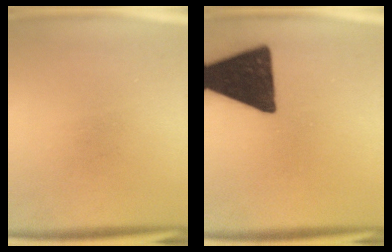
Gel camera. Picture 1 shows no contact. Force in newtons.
{"total": 18.0}